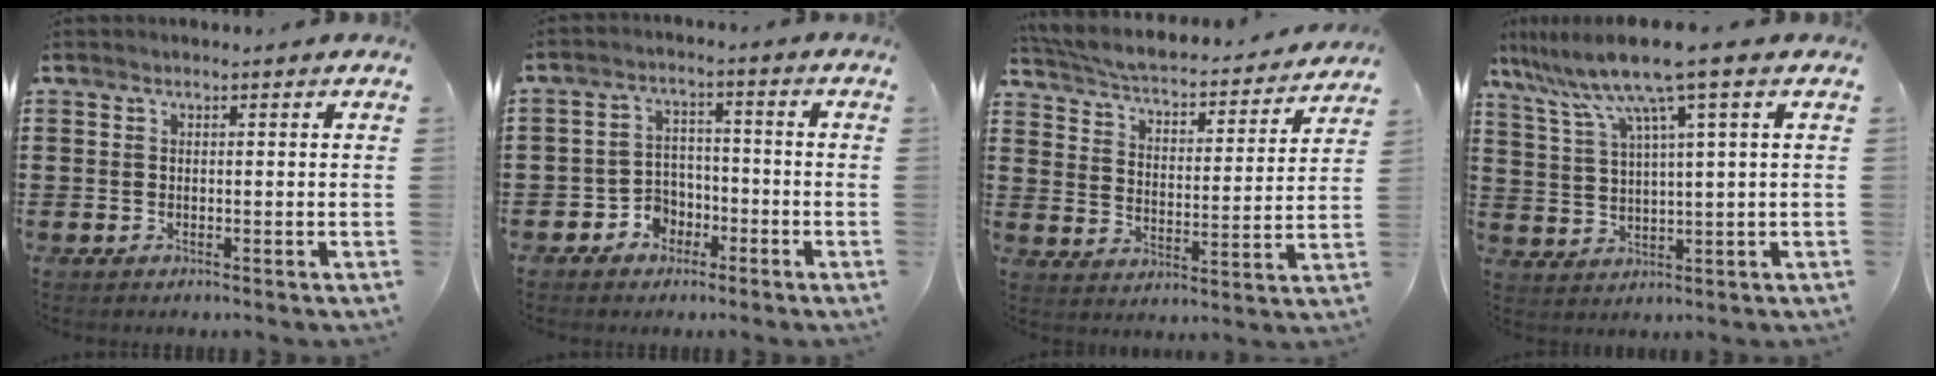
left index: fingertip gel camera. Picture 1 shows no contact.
{"total": 4.2, "force": [-2.8, 3.0, 0.9], "torque": [-0.026, 0.012, -0.057]}
{"total": 3.4, "force": [3.2, 0.2, 1.2], "torque": [-0.044, -0.032, 0.046]}
{"total": 8.5, "force": [5.3, 0.0, 6.6], "torque": [-0.153, -0.025, 0.085]}